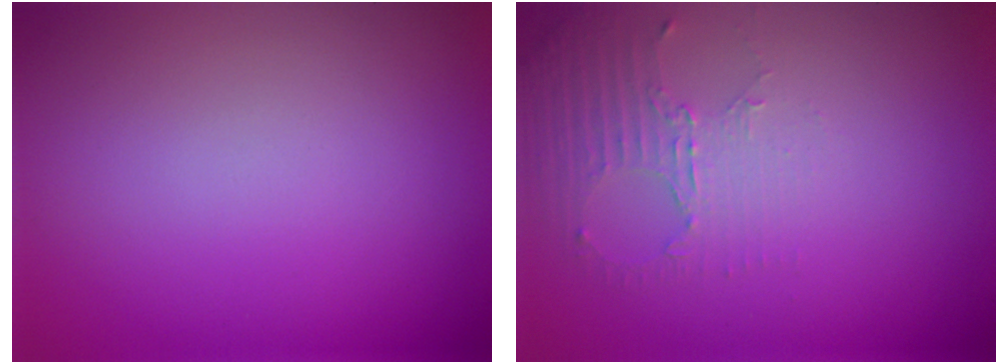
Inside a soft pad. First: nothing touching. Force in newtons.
{"total": 2.7, "press": 1.9, "slide": 1.9}